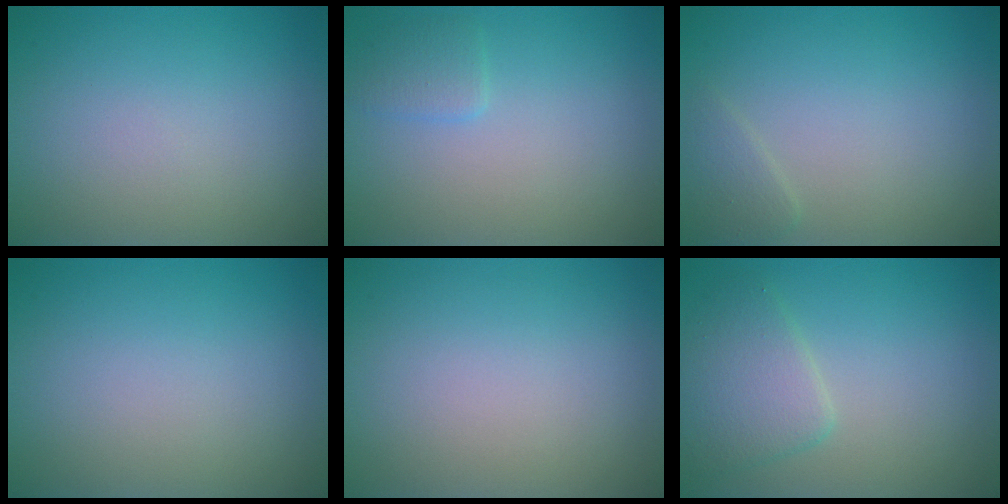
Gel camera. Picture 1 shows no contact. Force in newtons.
{"total": 1.4, "press": 1.4, "slide": 0.0}
{"total": 1.3, "press": 1.3, "slide": 0.1}
{"total": 0.0}
{"total": 0.0}
{"total": 3.4, "press": 3.4, "slide": 0.1}